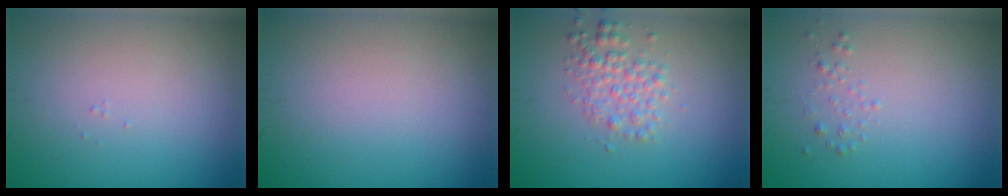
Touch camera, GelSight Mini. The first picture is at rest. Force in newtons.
{"total": 0.0}
{"total": 2.5, "press": 2.5, "slide": 0.0}
{"total": 0.7, "press": 0.7, "slide": 0.0}